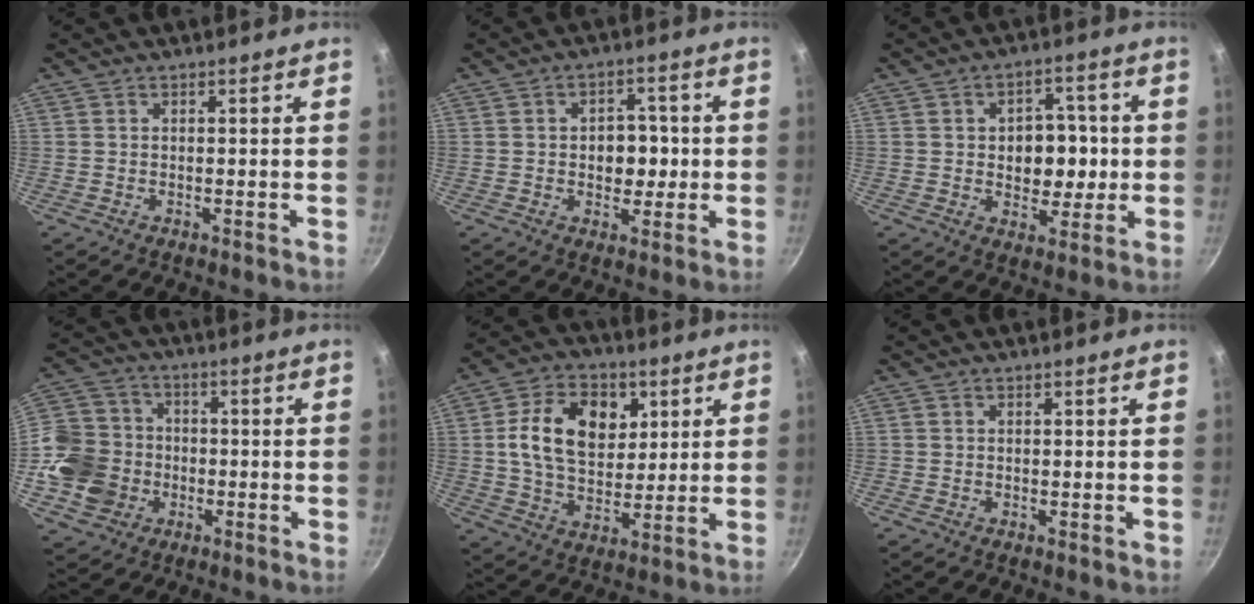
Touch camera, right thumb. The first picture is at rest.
{"total": 6.8, "force": [-0.1, 5.0, 4.6], "torque": [-0.030, 0.004, -0.003]}
{"total": 9.8, "force": [0.2, 7.1, 6.8], "torque": [-0.050, 0.005, 0.004]}
{"total": 14.4, "force": [-3.1, 12.6, 6.2], "torque": [-0.102, 0.036, -0.061]}
{"total": 15.8, "force": [4.0, 11.1, 10.4], "torque": [-0.150, -0.004, 0.061]}
{"total": 0.0}